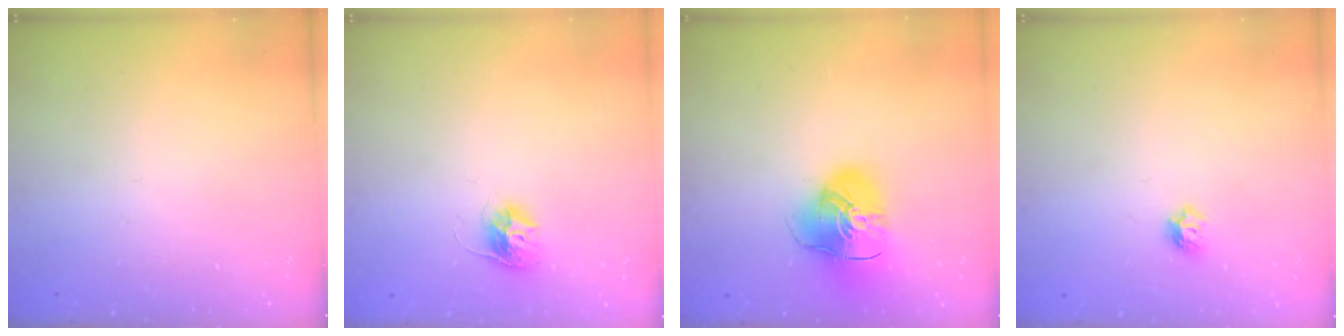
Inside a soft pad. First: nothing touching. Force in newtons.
{"total": 10.0, "press": 10.0, "slide": 0.6}
{"total": 13.8, "press": 13.6, "slide": 2.0}
{"total": 5.5, "press": 5.5, "slide": 0.8}